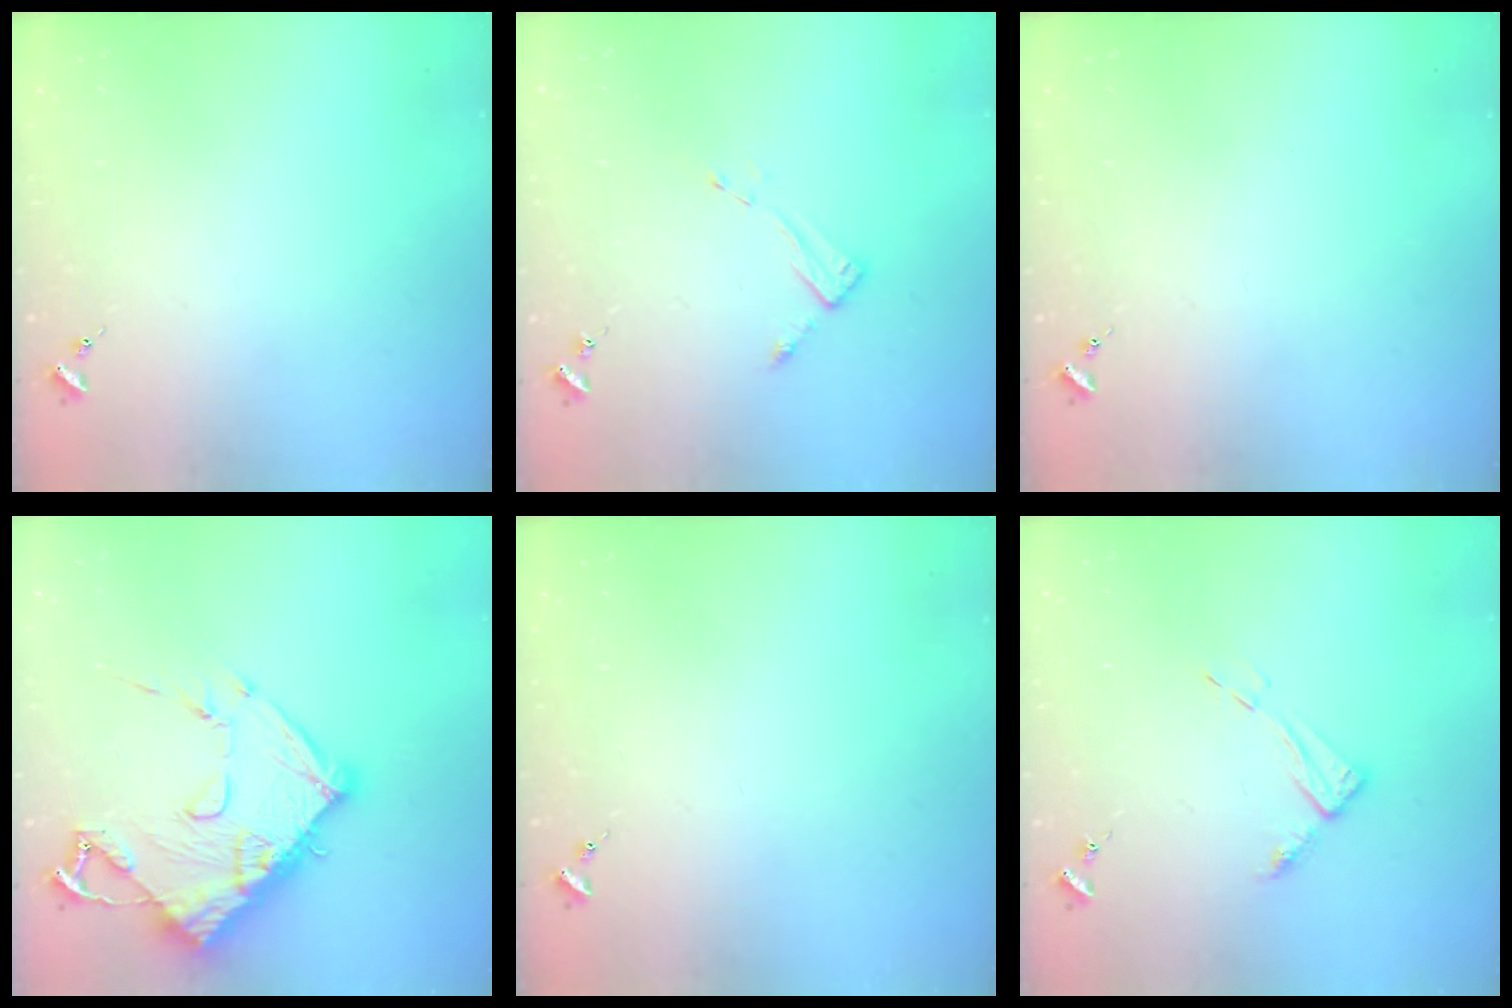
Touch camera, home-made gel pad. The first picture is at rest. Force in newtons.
{"total": 2.6, "press": 2.6, "slide": 0.4}
{"total": 0.0}
{"total": 16.4, "press": 16.4, "slide": 1.4}
{"total": 0.0}
{"total": 7.7, "press": 7.7, "slide": 0.6}